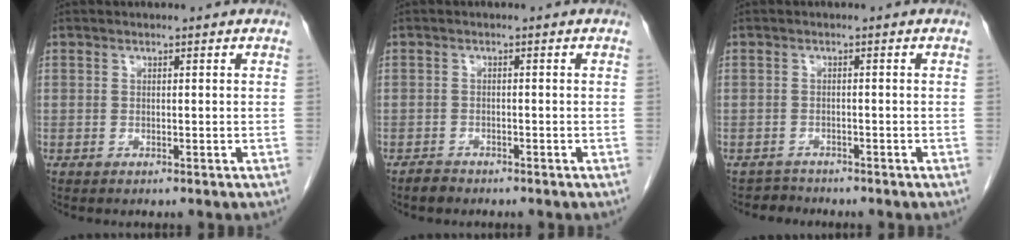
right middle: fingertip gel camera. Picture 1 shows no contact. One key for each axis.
{"total": 1.3, "fx": -1.2, "fy": 0.5, "fz": 0.2, "tx": -0.012, "ty": -0.002, "tz": -0.019}
{"total": 1.7, "fx": -1.4, "fy": 0.3, "fz": -0.9, "tx": 0.015, "ty": -0.005, "tz": -0.026}